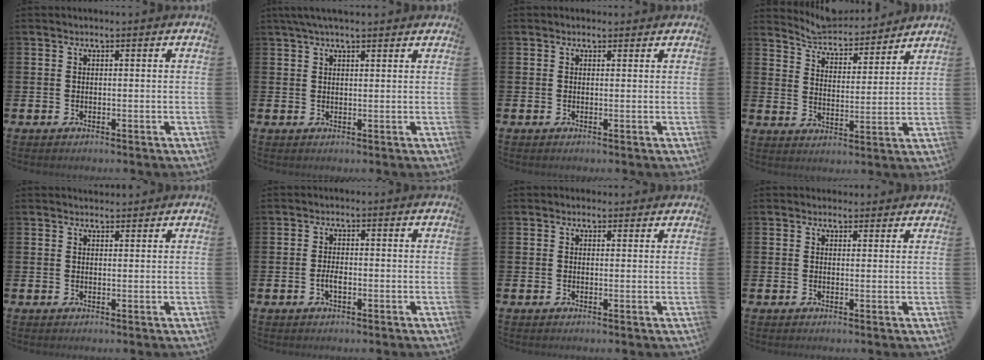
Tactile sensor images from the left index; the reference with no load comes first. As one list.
[{"total": 3.1, "force": [2.5, 0.6, 1.7], "torque": [-0.037, 0.002, 0.046]}, {"total": 0.7, "force": [0.5, 0.4, 0.1], "torque": [0.006, 0.003, 0.006]}, {"total": 6.1, "force": [6.0, 1.1, 0.6], "torque": [-0.044, -0.048, 0.104]}, {"total": 1.7, "force": [1.6, 0.5, 0.1], "torque": [0.006, -0.004, 0.028]}, {"total": 1.8, "force": [-0.5, 0.8, 1.5], "torque": [-0.029, 0.001, -0.010]}, {"total": 1.3, "force": [1.1, 0.6, 0.1], "torque": [0.005, 0.003, 0.018]}, {"total": 1.6, "force": [1.5, 0.6, 0.0], "torque": [0.006, -0.002, 0.026]}]